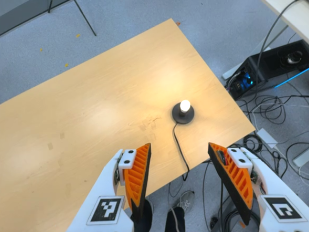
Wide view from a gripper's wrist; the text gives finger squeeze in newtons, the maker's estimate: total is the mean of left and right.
{"total": 0.0}